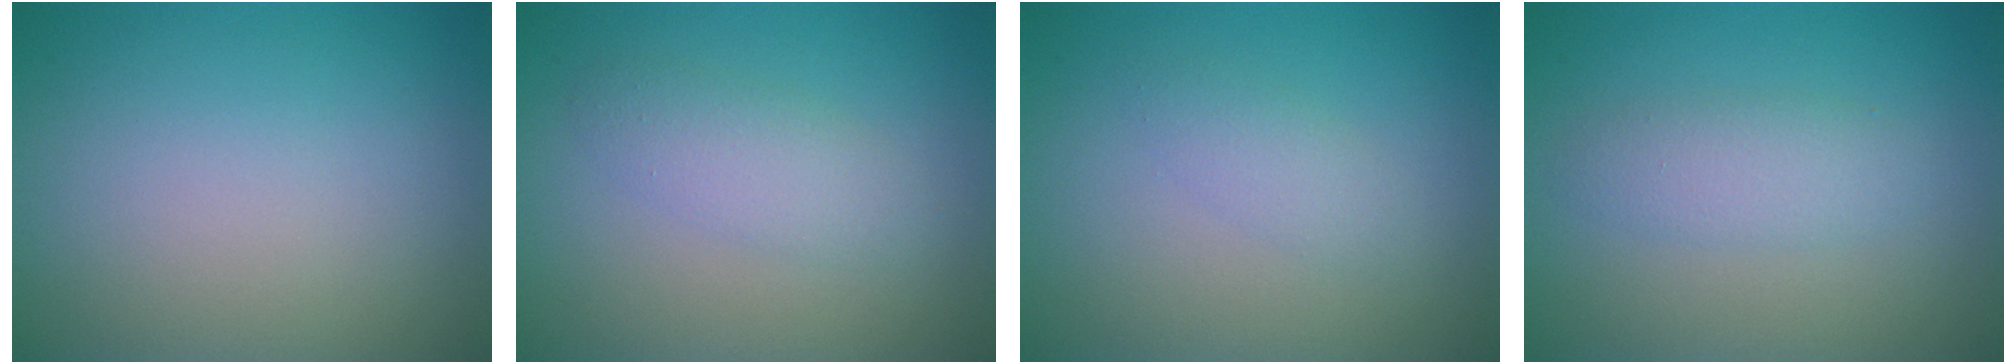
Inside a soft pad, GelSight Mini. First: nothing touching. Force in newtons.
{"total": 2.4, "press": 2.4, "slide": 0.2}
{"total": 1.5, "press": 1.5, "slide": 0.1}
{"total": 2.3, "press": 2.3, "slide": 0.1}